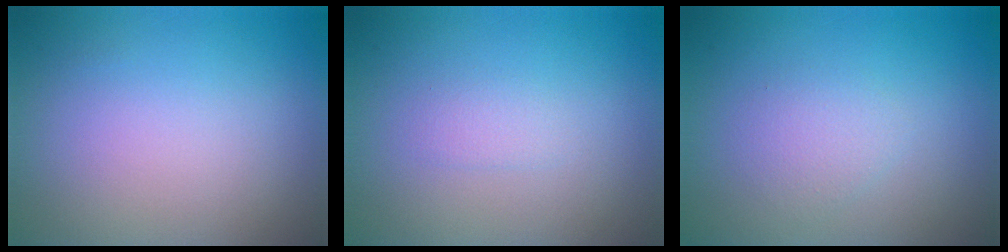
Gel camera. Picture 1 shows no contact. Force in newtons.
{"total": 0.9, "press": 0.9, "slide": 0.0}
{"total": 1.7, "press": 1.7, "slide": 0.0}